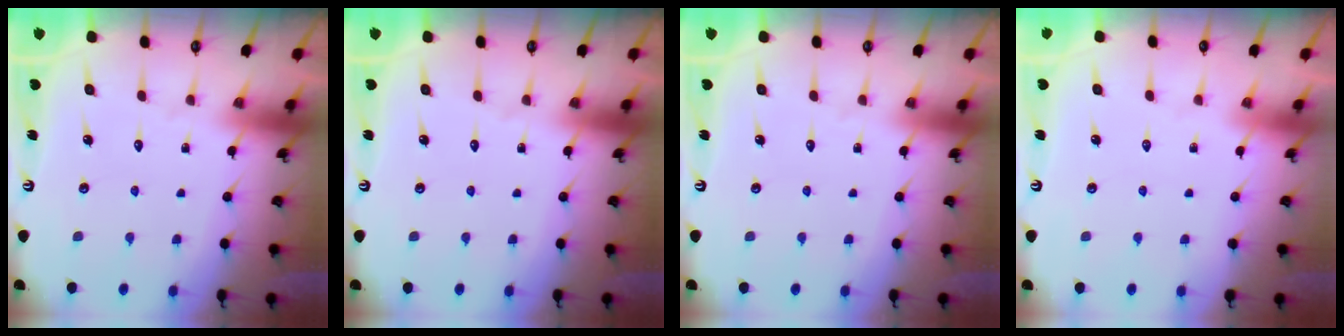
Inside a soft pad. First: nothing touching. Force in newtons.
{"total": 0.0}
{"total": 0.0}
{"total": 0.0}